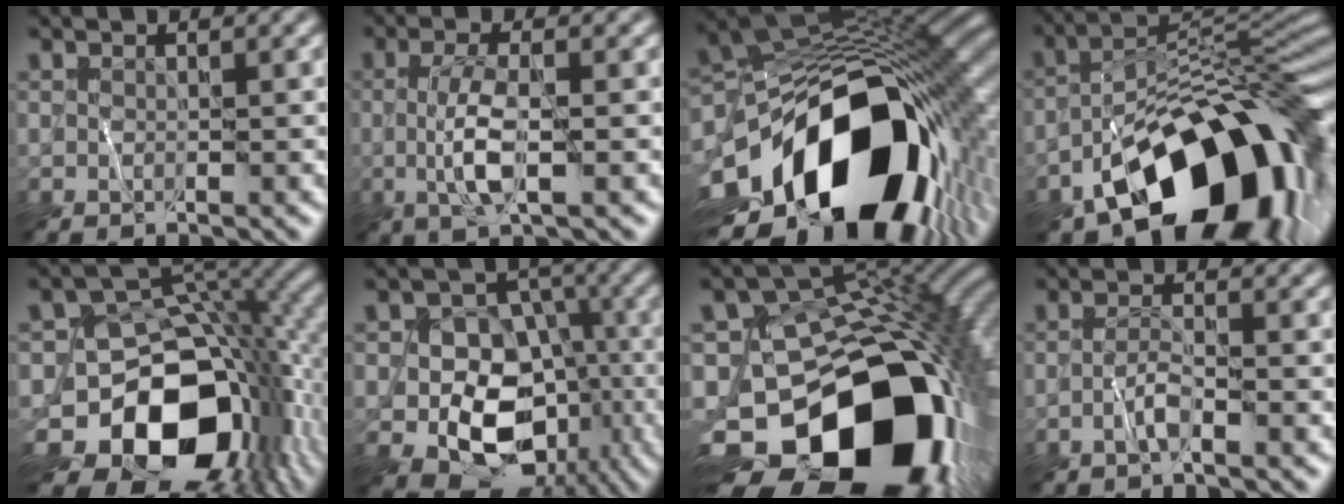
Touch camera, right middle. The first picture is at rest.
{"total": 3.8, "force": [-0.2, 0.9, 3.6], "torque": [-0.075, -0.005, -0.008]}
{"total": 19.2, "force": [-6.9, 12.0, 13.3], "torque": [-0.241, -0.030, -0.097]}
{"total": 16.5, "force": [-8.6, 8.4, 11.3], "torque": [-0.144, 0.003, -0.149]}
{"total": 15.0, "force": [-5.9, 10.7, 8.6], "torque": [-0.123, -0.025, -0.094]}
{"total": 10.5, "force": [-3.0, 8.0, 6.1], "torque": [-0.068, -0.010, -0.056]}
{"total": 18.5, "force": [-7.7, 12.6, 11.2], "torque": [-0.175, -0.039, -0.109]}
{"total": 1.5, "force": [-0.8, 0.1, 1.3], "torque": [-0.025, 0.004, -0.022]}